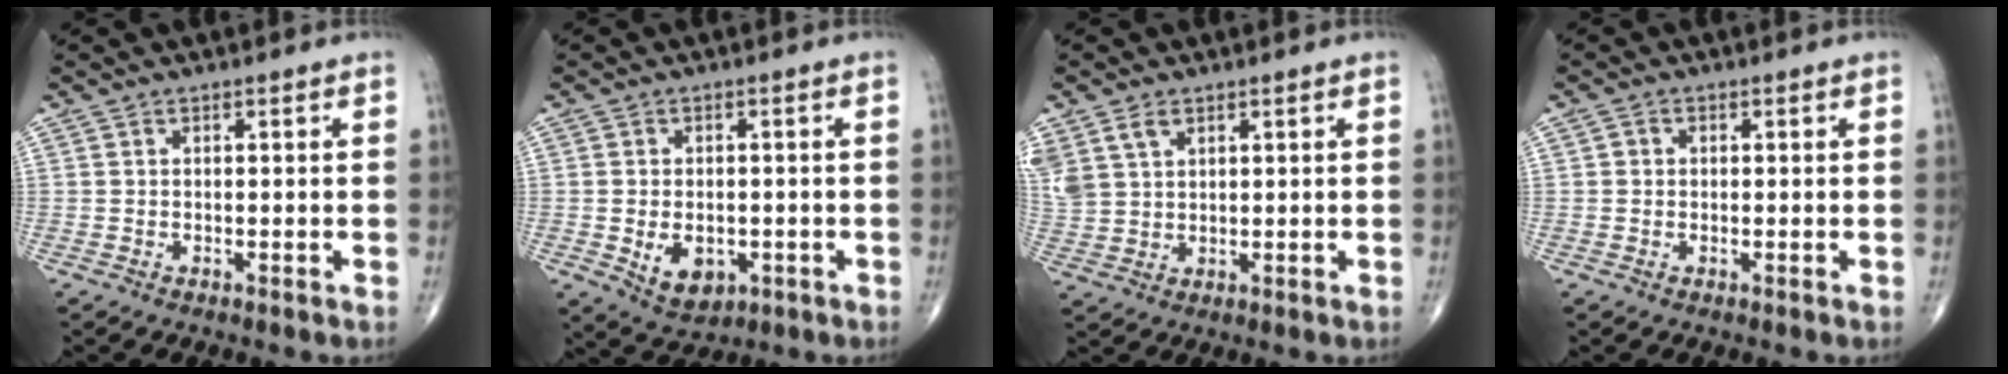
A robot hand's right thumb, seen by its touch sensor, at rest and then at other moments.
{"total": 6.9, "force": [-1.6, 4.7, 4.8], "torque": [-0.056, -0.001, -0.012]}
{"total": 8.4, "force": [4.1, 5.8, 4.5], "torque": [-0.106, 0.000, 0.093]}
{"total": 1.3, "force": [0.1, 1.2, 0.5], "torque": [-0.004, 0.003, 0.000]}